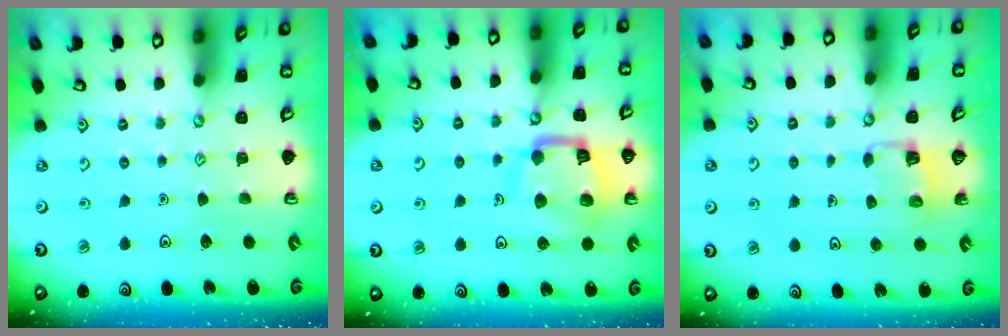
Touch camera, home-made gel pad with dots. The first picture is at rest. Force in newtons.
{"total": 13.7, "press": 13.7, "slide": 1.4}
{"total": 3.1, "press": 3.1, "slide": 0.3}